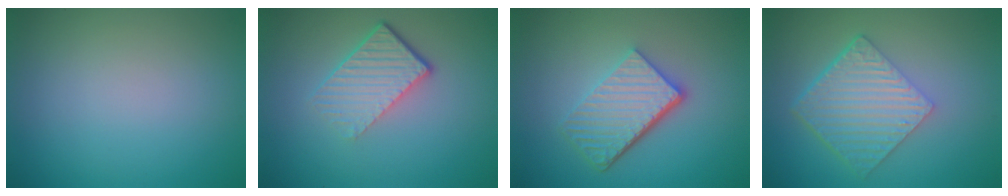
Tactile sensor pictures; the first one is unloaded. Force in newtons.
{"total": 4.5, "press": 2.8, "slide": 3.5}
{"total": 5.5, "press": 3.9, "slide": 3.9}
{"total": 6.0, "press": 4.1, "slide": 4.4}